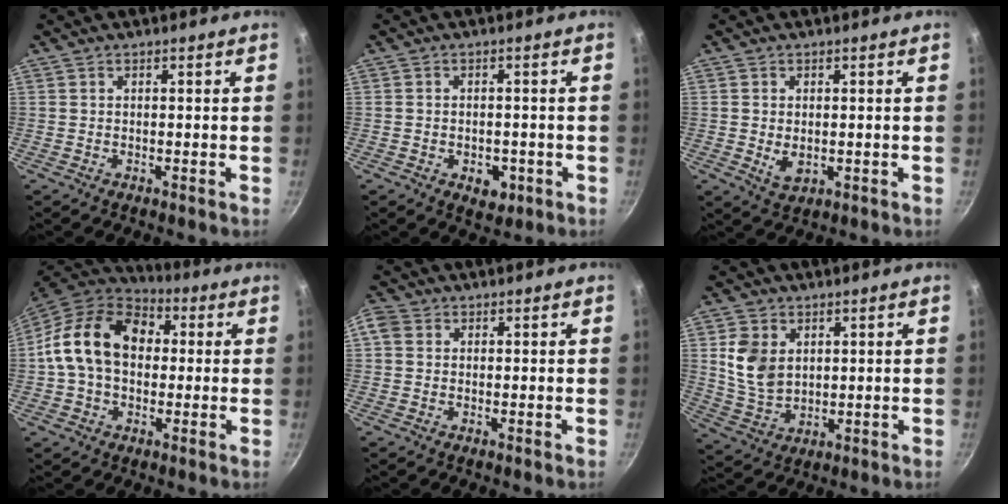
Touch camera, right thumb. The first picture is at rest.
{"total": 4.5, "force": [-1.7, 3.1, 2.9], "torque": [-0.027, 0.009, -0.014]}
{"total": 4.0, "force": [-0.2, 2.7, 3.0], "torque": [-0.050, -0.010, 0.003]}
{"total": 17.2, "force": [1.9, 12.7, 11.5], "torque": [-0.171, 0.032, 0.019]}
{"total": 2.8, "force": [0.5, 2.4, 1.4], "torque": [-0.025, 0.005, 0.002]}
{"total": 8.8, "force": [2.3, 6.5, 5.6], "torque": [-0.092, -0.021, 0.052]}